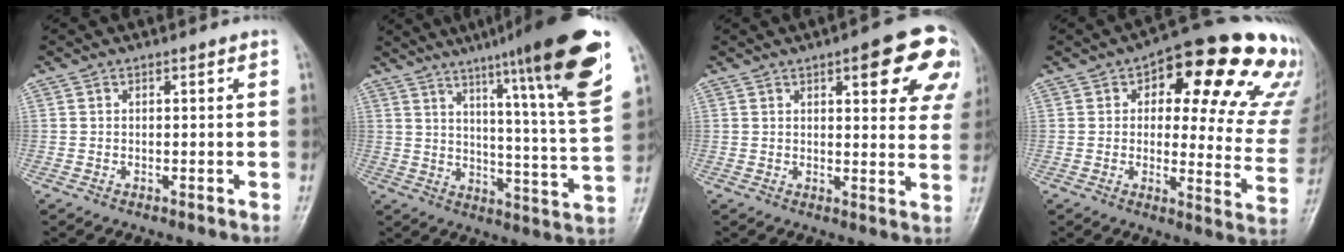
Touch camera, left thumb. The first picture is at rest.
{"total": 22.3, "force": [13.5, 1.1, 17.8], "torque": [-0.235, -0.052, 0.190]}
{"total": 15.0, "force": [6.8, 5.0, 12.4], "torque": [-0.113, -0.019, 0.076]}
{"total": 23.0, "force": [11.8, 9.2, 17.5], "torque": [-0.168, -0.022, 0.139]}